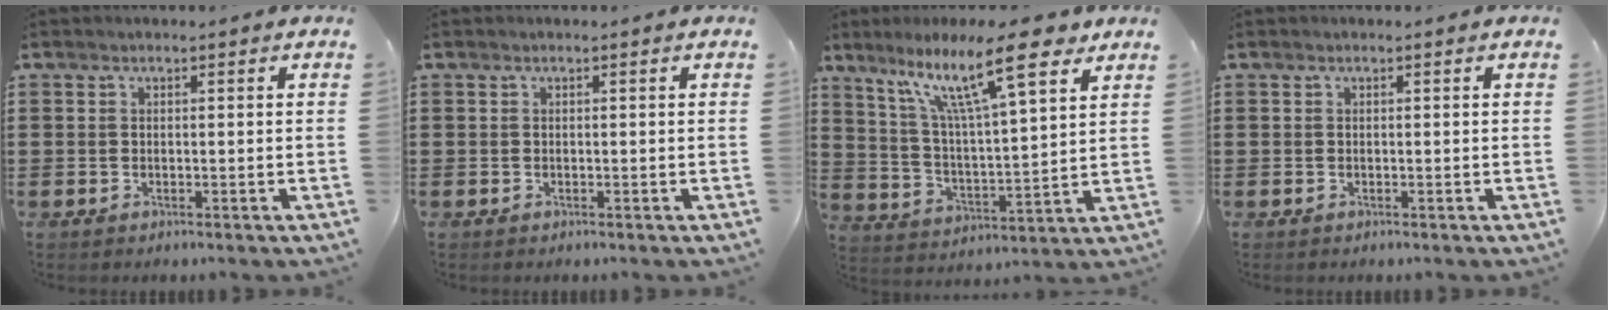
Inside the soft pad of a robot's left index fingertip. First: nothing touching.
{"total": 0.0}
{"total": 14.9, "force": [9.6, 3.4, 10.9], "torque": [-0.208, -0.027, 0.158]}
{"total": 0.0}